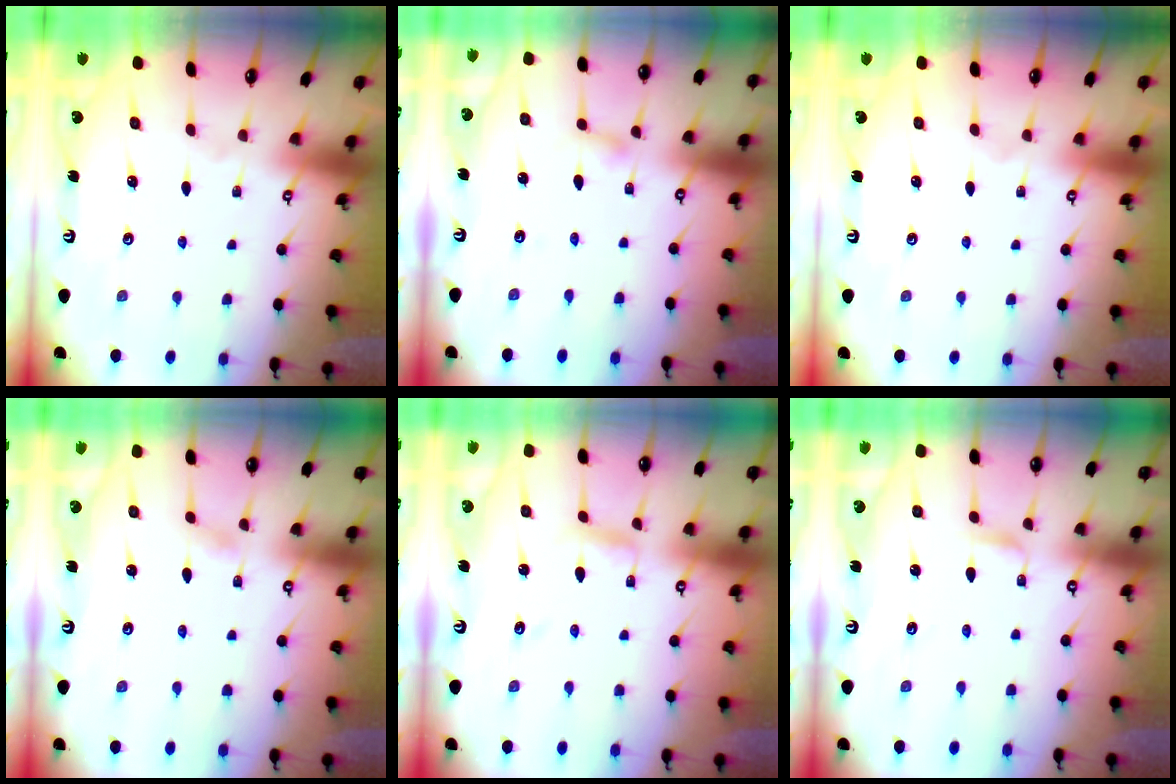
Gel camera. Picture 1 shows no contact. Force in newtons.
{"total": 2.7, "press": 2.7, "slide": 0.2}
{"total": 0.0}
{"total": 1.8, "press": 1.8, "slide": 0.2}
{"total": 3.1, "press": 3.1, "slide": 0.2}
{"total": 1.4, "press": 1.4, "slide": 0.1}